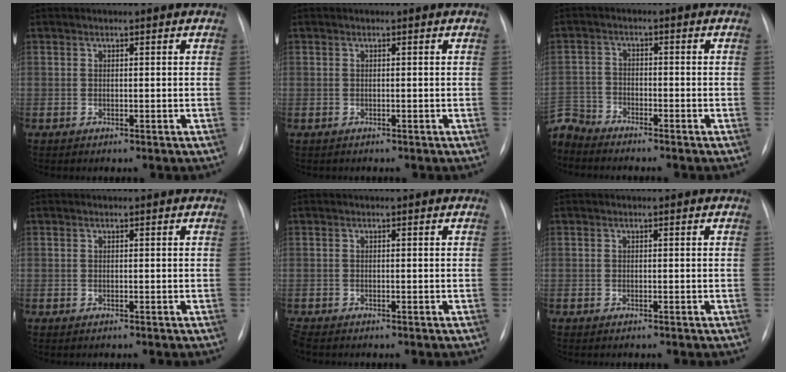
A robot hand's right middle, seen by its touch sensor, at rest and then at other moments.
{"total": 0.5, "force": [-0.3, 0.5, -0.1], "torque": [0.001, 0.006, -0.006]}
{"total": 6.0, "force": [-5.9, 0.9, 0.0], "torque": [0.000, -0.006, -0.118]}
{"total": 0.0}
{"total": 1.4, "force": [-1.2, 0.4, 0.5], "torque": [-0.014, -0.004, -0.019]}
{"total": 0.0}